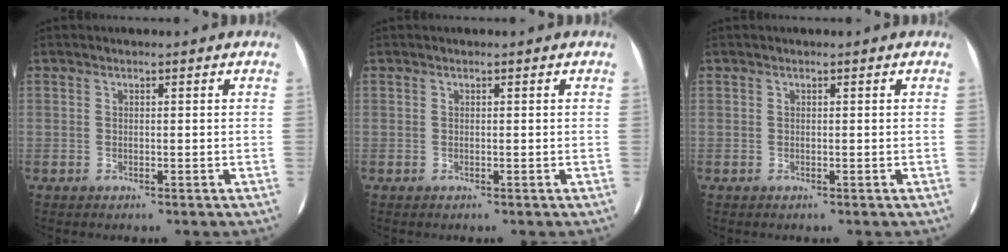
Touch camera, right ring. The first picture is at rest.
{"total": 0.0}
{"total": 0.0}